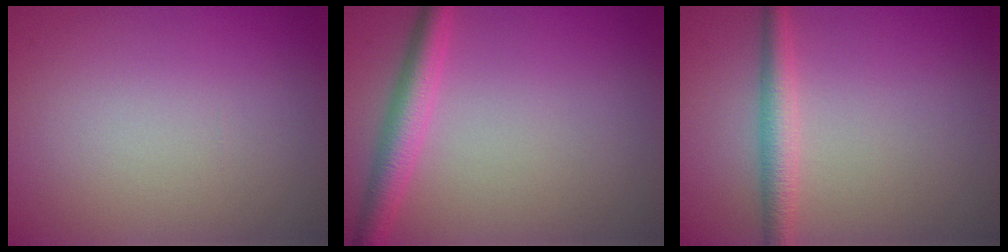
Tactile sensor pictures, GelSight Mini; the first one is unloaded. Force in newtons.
{"total": 3.4, "press": 3.4, "slide": 0.2}
{"total": 2.7, "press": 2.7, "slide": 0.0}